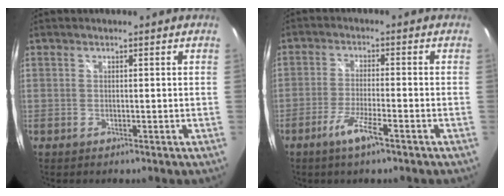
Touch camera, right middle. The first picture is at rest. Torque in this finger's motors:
{"motor_torque": [0.80, -0.64, 0.12, 0.09]}